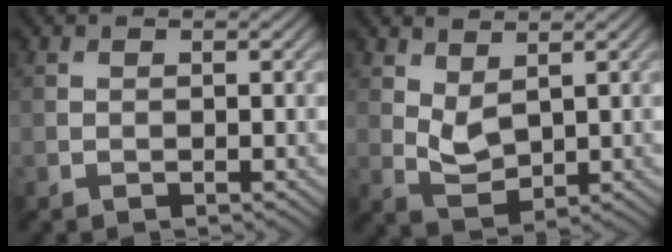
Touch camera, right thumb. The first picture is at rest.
{"total": 3.6, "force": [1.9, 1.8, 2.5], "torque": [-0.062, -0.006, 0.042]}